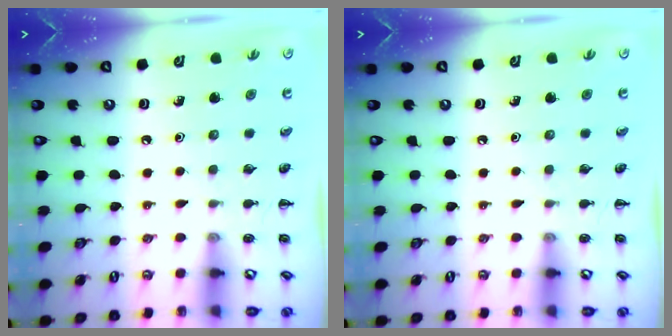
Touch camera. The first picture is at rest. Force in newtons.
{"total": 0.0}